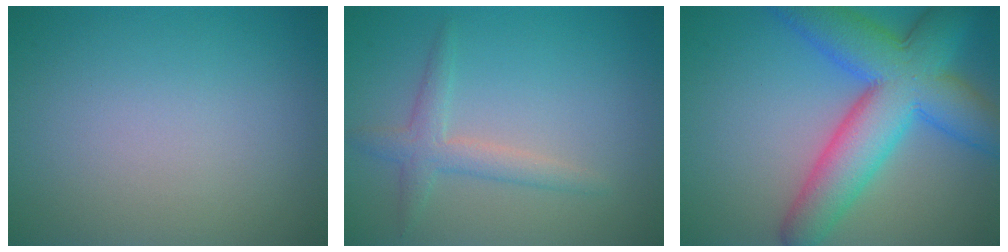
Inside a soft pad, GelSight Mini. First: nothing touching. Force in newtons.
{"total": 2.4, "press": 2.4, "slide": 0.1}
{"total": 10.3, "press": 10.3, "slide": 0.3}